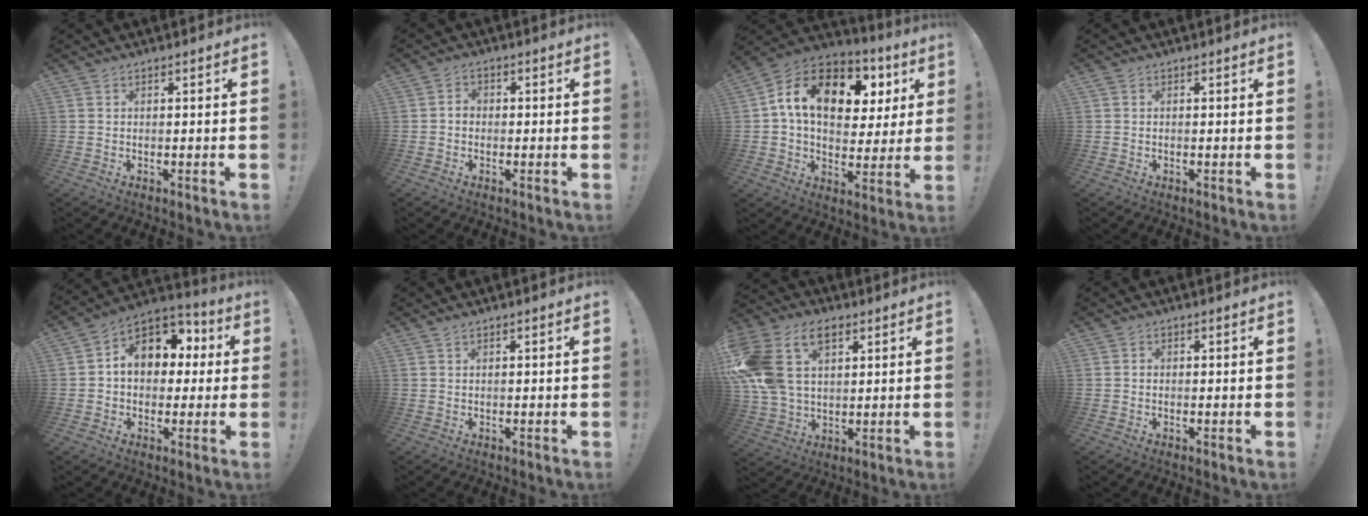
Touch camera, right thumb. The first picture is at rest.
{"total": 2.2, "force": [-0.9, 1.6, 1.3], "torque": [-0.022, 0.010, -0.017]}
{"total": 17.4, "force": [6.3, 10.9, 11.9], "torque": [-0.198, -0.010, 0.112]}
{"total": 0.0}
{"total": 12.2, "force": [2.5, 9.6, 7.0], "torque": [-0.100, -0.001, 0.053]}
{"total": 0.7, "force": [0.7, 0.0, 0.3], "torque": [-0.006, 0.001, 0.012]}
{"total": 19.9, "force": [7.4, 13.0, 13.1], "torque": [-0.255, -0.022, 0.136]}
{"total": 0.7, "force": [-0.4, 0.5, 0.2], "torque": [-0.002, 0.003, -0.008]}